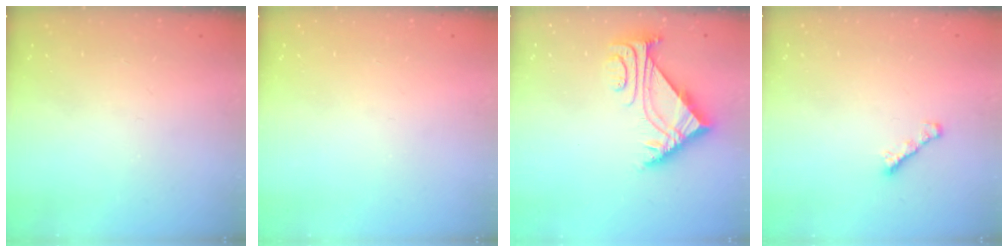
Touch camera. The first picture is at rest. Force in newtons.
{"total": 0.0}
{"total": 4.9, "press": 4.8, "slide": 0.7}
{"total": 1.8, "press": 1.7, "slide": 0.6}